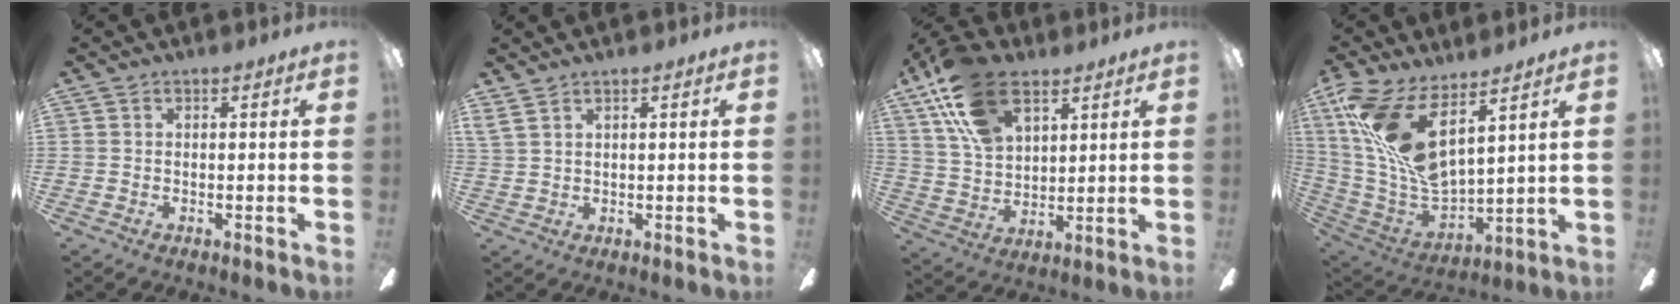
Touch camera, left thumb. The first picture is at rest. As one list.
[{"total": 2.1, "force": [1.7, 0.8, 1.0], "torque": [-0.022, -0.001, 0.032]}, {"total": 17.8, "force": [10.3, 10.1, 10.5], "torque": [-0.219, -0.026, 0.191]}, {"total": 17.0, "force": [8.6, 5.7, 13.5], "torque": [-0.302, -0.045, 0.150]}]